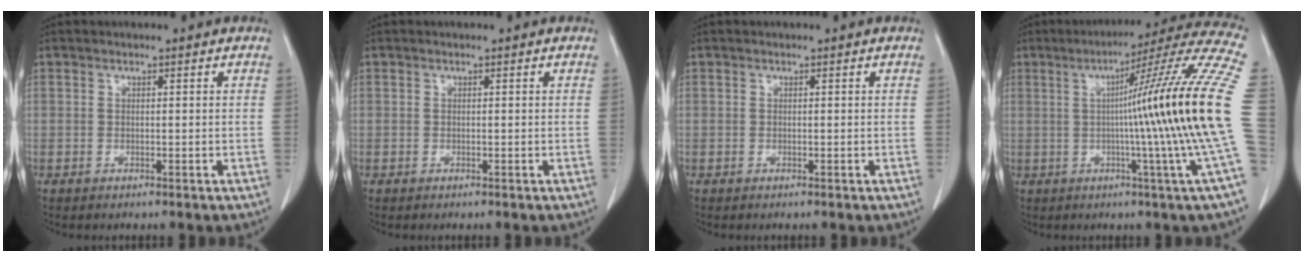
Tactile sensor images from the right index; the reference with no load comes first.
{"total": 0.0}
{"total": 0.0}
{"total": 23.3, "force": [-0.2, -2.9, 23.1], "torque": [-0.232, 0.016, -0.021]}